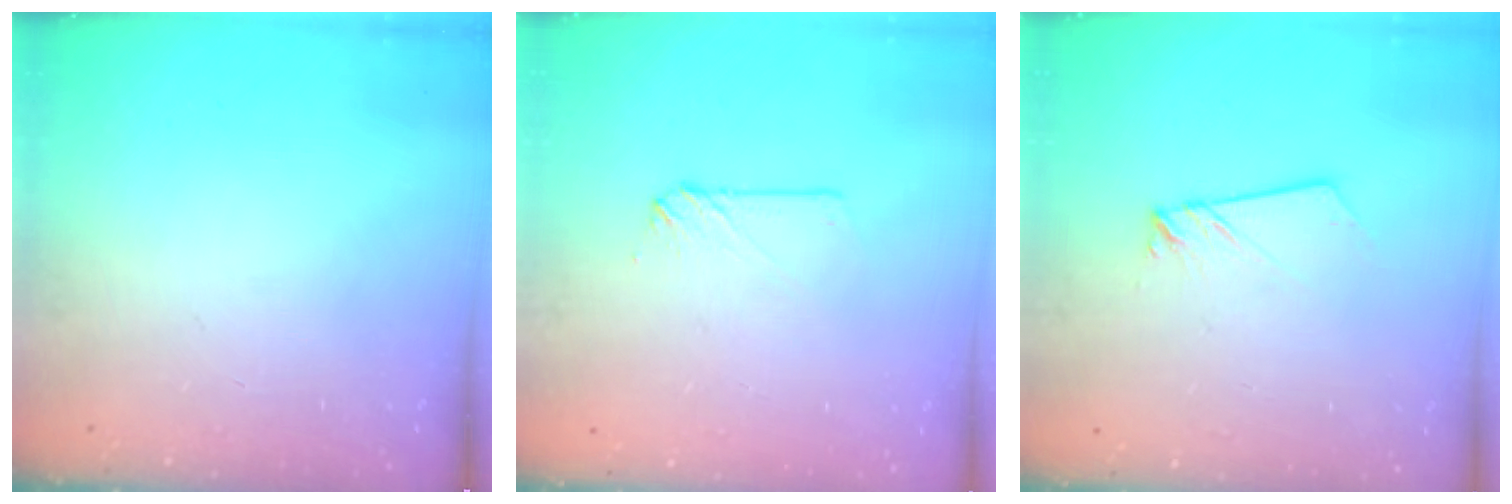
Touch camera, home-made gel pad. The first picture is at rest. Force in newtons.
{"total": 3.9, "press": 3.9, "slide": 0.5}
{"total": 2.0, "press": 2.0, "slide": 0.2}